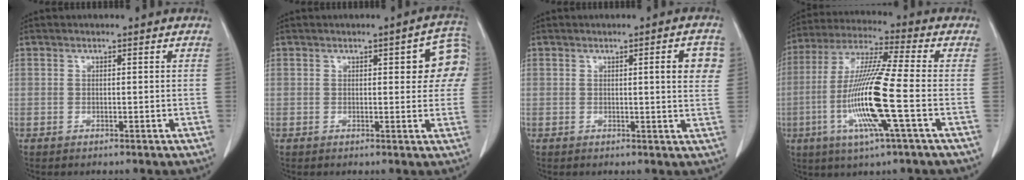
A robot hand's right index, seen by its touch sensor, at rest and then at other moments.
{"total": 7.0, "force": [1.9, 2.4, 6.3], "torque": [-0.060, 0.018, 0.014]}
{"total": 4.8, "force": [1.3, 0.6, 4.6], "torque": [-0.052, -0.001, 0.012]}
{"total": 15.6, "force": [-3.6, -0.2, 15.1], "torque": [-0.314, -0.011, -0.079]}